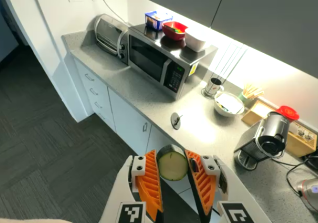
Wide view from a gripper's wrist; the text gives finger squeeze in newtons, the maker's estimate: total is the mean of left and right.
{"total": 9.4, "left": 9.2, "right": 9.6}